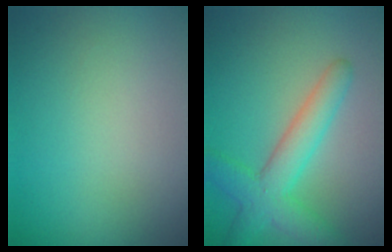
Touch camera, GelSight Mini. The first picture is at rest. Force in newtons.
{"total": 4.5, "press": 4.5, "slide": 0.2}